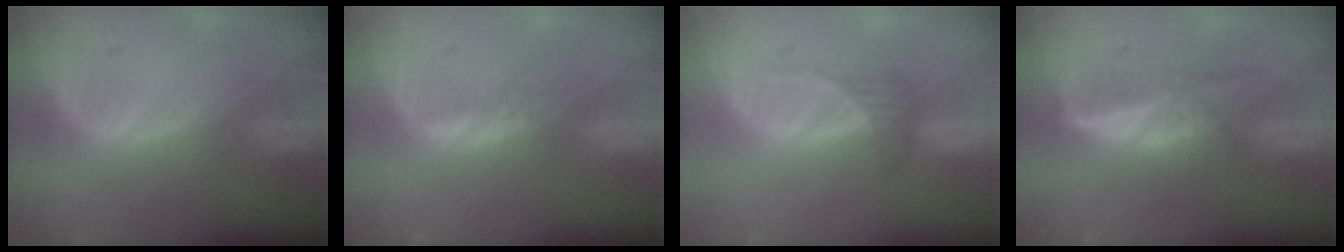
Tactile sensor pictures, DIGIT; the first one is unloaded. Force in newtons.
{"total": 1.3, "press": 1.2, "slide": 0.5}
{"total": 2.1, "press": 1.9, "slide": 0.9}
{"total": 6.0, "press": 5.5, "slide": 2.4}